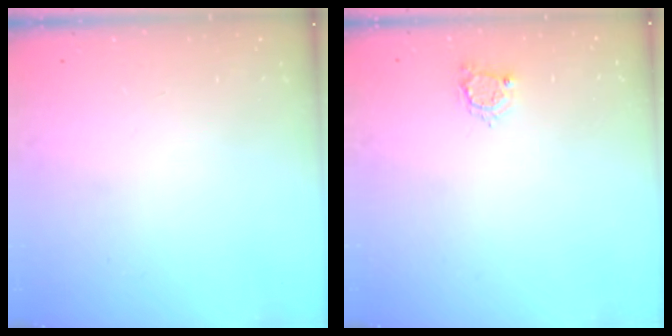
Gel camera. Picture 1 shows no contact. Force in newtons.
{"total": 4.1, "press": 4.1, "slide": 0.5}